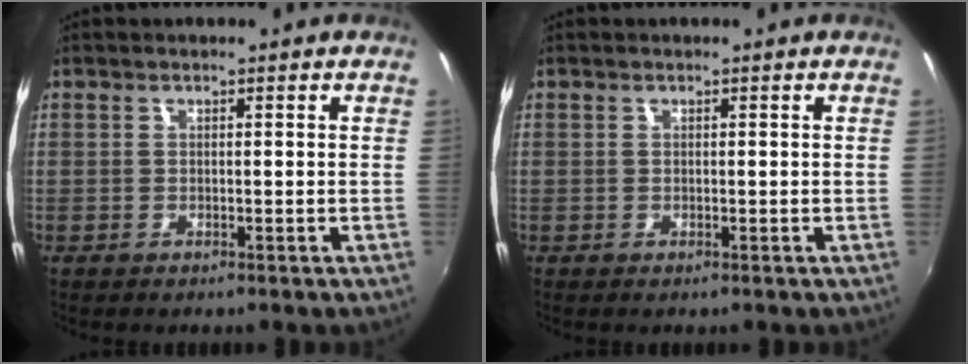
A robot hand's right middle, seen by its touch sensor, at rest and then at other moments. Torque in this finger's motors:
{"motor_torque": [0.34, -0.34, 0.00, 0.00]}